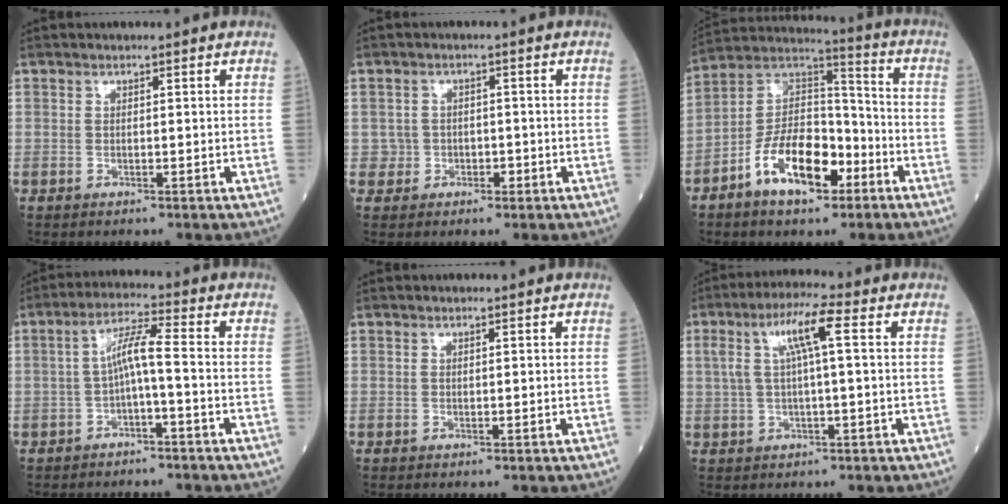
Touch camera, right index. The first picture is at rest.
{"total": 2.6, "force": [-0.8, 2.5, 0.2], "torque": [0.010, 0.011, -0.012]}
{"total": 13.6, "force": [-6.8, 6.1, 10.0], "torque": [-0.193, 0.018, -0.121]}
{"total": 4.9, "force": [-1.0, 0.2, 4.8], "torque": [-0.089, 0.021, -0.017]}
{"total": 0.0}
{"total": 7.2, "force": [1.8, 0.5, 6.9], "torque": [-0.135, 0.026, 0.034]}